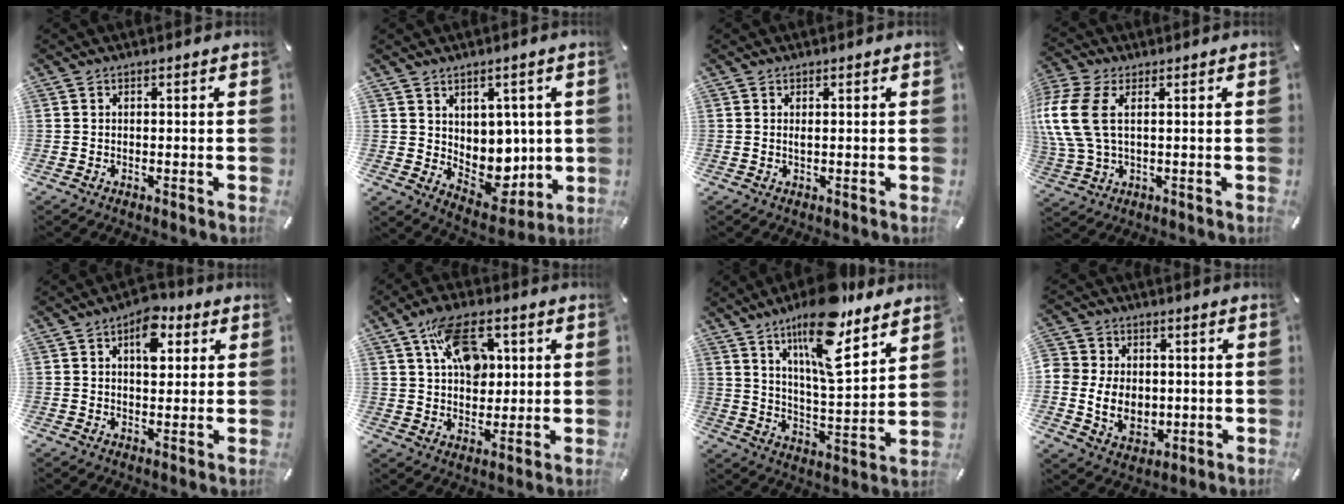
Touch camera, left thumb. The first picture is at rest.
{"total": 7.7, "force": [3.5, 6.6, 1.9], "torque": [-0.017, -0.045, 0.076]}
{"total": 0.7, "force": [0.3, 0.1, 0.6], "torque": [-0.013, -0.001, 0.004]}
{"total": 10.8, "force": [2.7, 6.1, 8.5], "torque": [-0.208, -0.004, 0.050]}
{"total": 8.6, "force": [3.0, 5.4, 5.9], "torque": [-0.059, -0.009, 0.044]}
{"total": 13.3, "force": [4.9, 8.9, 8.6], "torque": [-0.140, 0.006, 0.090]}
{"total": 17.8, "force": [11.8, 5.9, 12.0], "torque": [-0.203, -0.064, 0.196]}
{"total": 9.8, "force": [-0.5, 8.4, 5.2], "torque": [-0.105, 0.005, -0.008]}